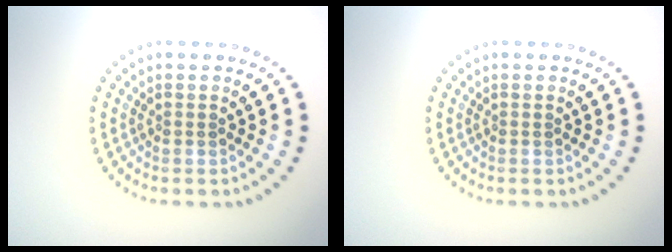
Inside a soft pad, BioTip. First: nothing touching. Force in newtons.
{"total": 0.0}